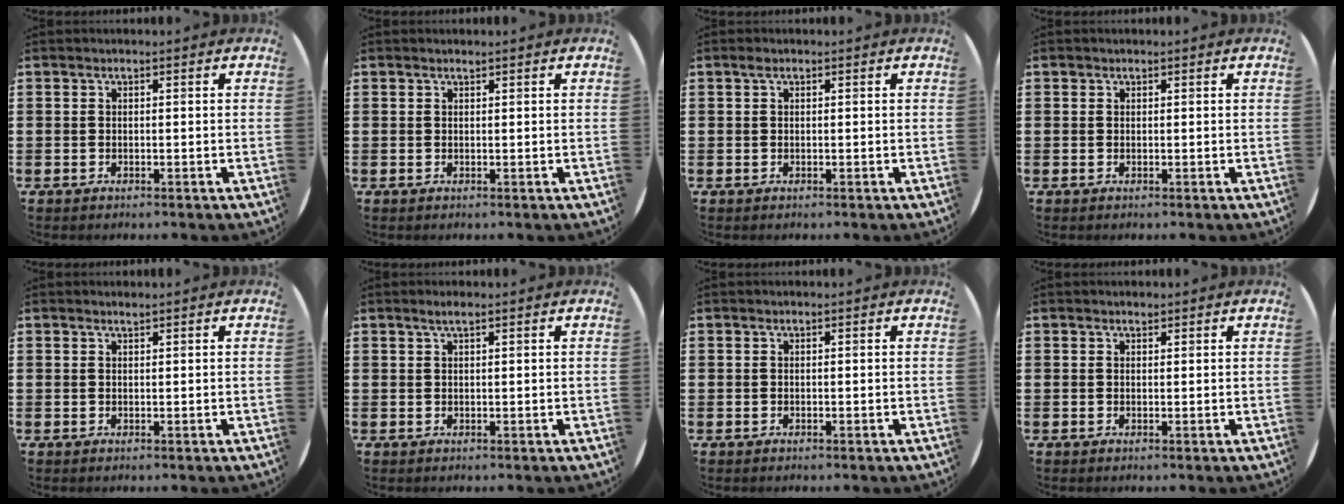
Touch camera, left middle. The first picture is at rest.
{"total": 0.0}
{"total": 0.5, "force": [0.3, 0.3, 0.4], "torque": [-0.008, 0.003, 0.005]}
{"total": 0.0}
{"total": 0.5, "force": [0.5, -0.1, 0.0], "torque": [0.001, 0.001, 0.010]}
{"total": 1.4, "force": [1.0, 0.1, 0.9], "torque": [-0.018, 0.003, 0.017]}
{"total": 0.0}
{"total": 0.6, "force": [0.6, 0.1, 0.0], "torque": [0.001, 0.003, 0.012]}